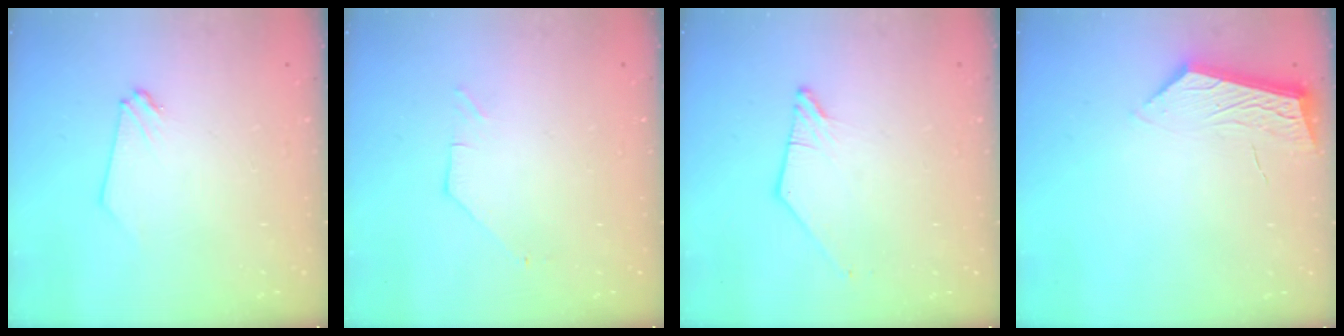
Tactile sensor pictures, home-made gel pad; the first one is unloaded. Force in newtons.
{"total": 0.7, "press": 0.7, "slide": 0.2}
{"total": 1.3, "press": 1.2, "slide": 0.3}
{"total": 4.8, "press": 4.8, "slide": 0.5}